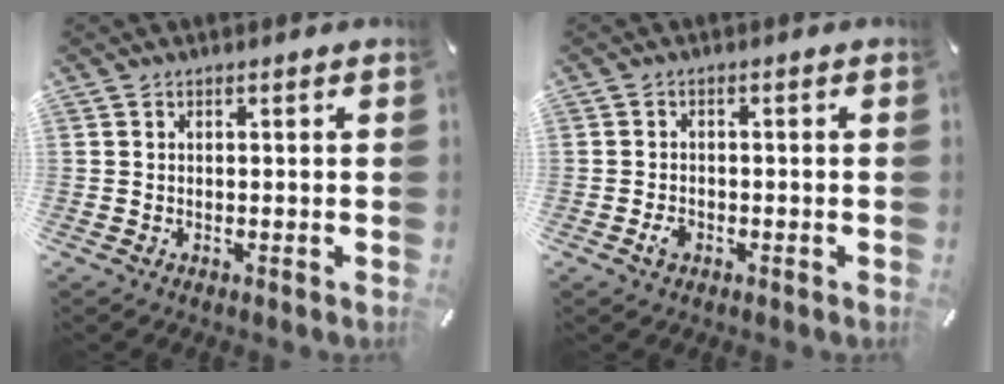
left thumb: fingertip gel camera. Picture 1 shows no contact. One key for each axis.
{"total": 2.2, "fx": -1.0, "fy": 1.5, "fz": 1.2, "tx": -0.029, "ty": 0.004, "tz": -0.021}